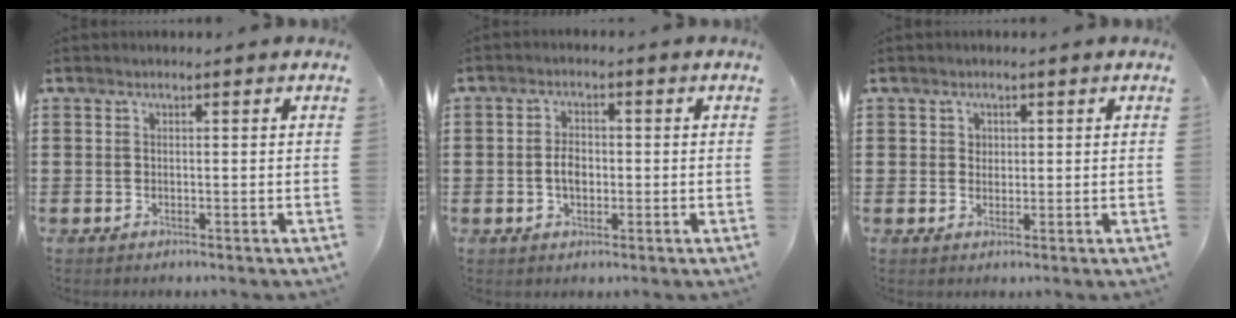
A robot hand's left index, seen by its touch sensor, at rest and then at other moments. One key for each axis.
{"total": 3.2, "fx": -0.3, "fy": 1.9, "fz": 2.6, "tx": -0.050, "ty": 0.003, "tz": -0.006}
{"total": 1.4, "fx": 0.7, "fy": 1.2, "fz": 0.3, "tx": -0.010, "ty": 0.004, "tz": 0.013}